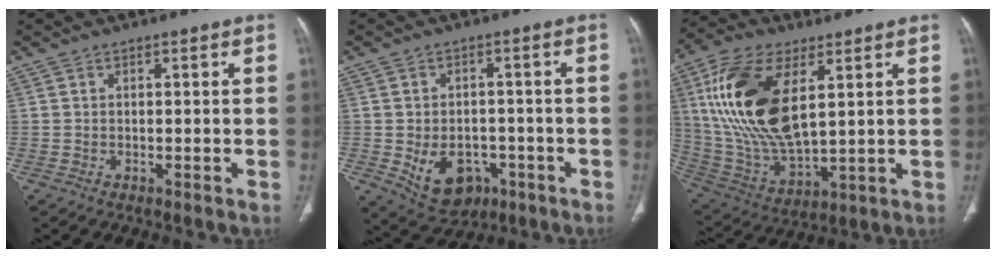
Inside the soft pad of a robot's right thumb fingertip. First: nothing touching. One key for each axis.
{"total": 9.9, "fx": -3.4, "fy": 7.3, "fz": 5.6, "tx": -0.067, "ty": 0.016, "tz": -0.036}
{"total": 21.9, "fx": 6.4, "fy": 10.5, "fz": 18.2, "tx": -0.365, "ty": -0.026, "tz": 0.126}